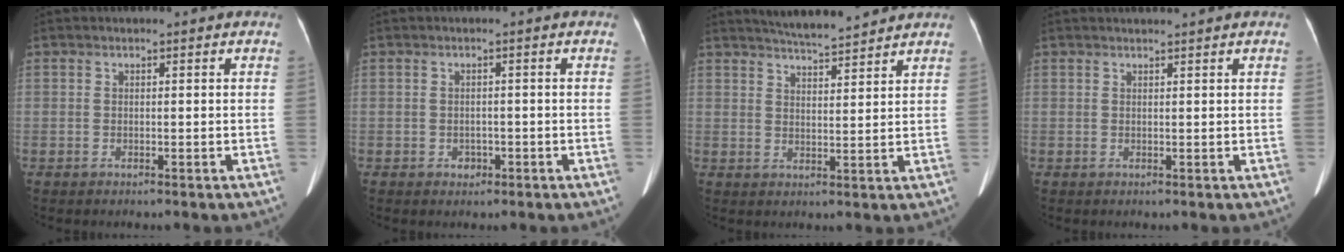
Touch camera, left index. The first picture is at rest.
{"total": 1.3, "force": [-0.6, 1.0, 0.4], "torque": [-0.006, 0.003, -0.006]}
{"total": 7.5, "force": [7.2, 0.0, 2.4], "torque": [-0.047, 0.011, 0.110]}
{"total": 1.9, "force": [1.8, -0.5, 0.6], "torque": [-0.006, 0.009, 0.030]}